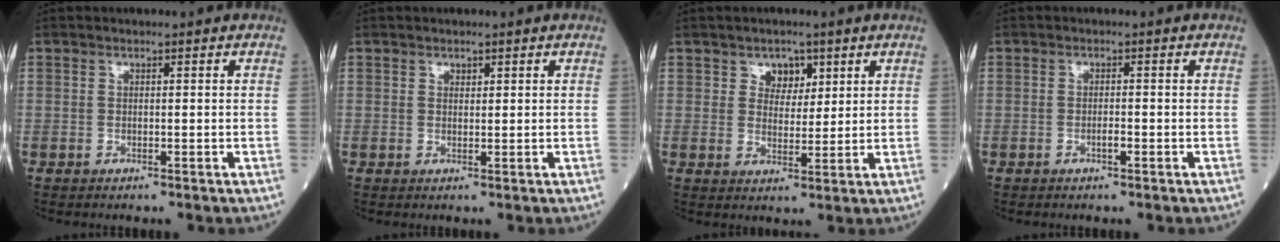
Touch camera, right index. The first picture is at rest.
{"total": 0.8, "force": [0.6, 0.5, 0.3], "torque": [-0.002, -0.005, 0.007]}
{"total": 3.7, "force": [2.1, 2.7, 1.5], "torque": [-0.016, 0.003, 0.034]}
{"total": 1.2, "force": [-0.5, 0.2, 1.1], "torque": [-0.022, 0.000, -0.009]}